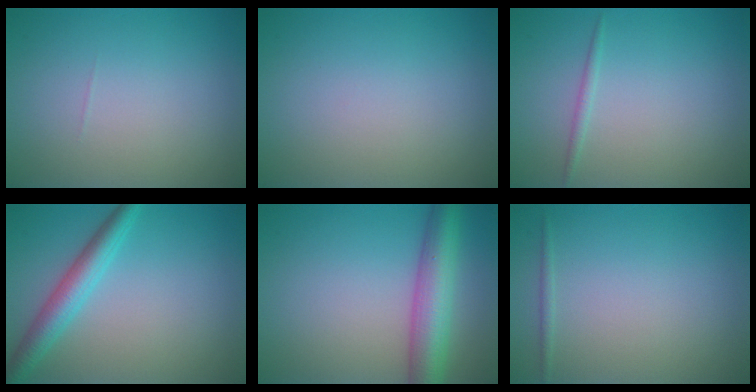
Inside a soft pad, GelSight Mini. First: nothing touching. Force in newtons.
{"total": 0.0}
{"total": 0.8, "press": 0.8, "slide": 0.0}
{"total": 3.8, "press": 3.8, "slide": 0.1}
{"total": 6.2, "press": 6.2, "slide": 0.1}
{"total": 0.5, "press": 0.5, "slide": 0.1}